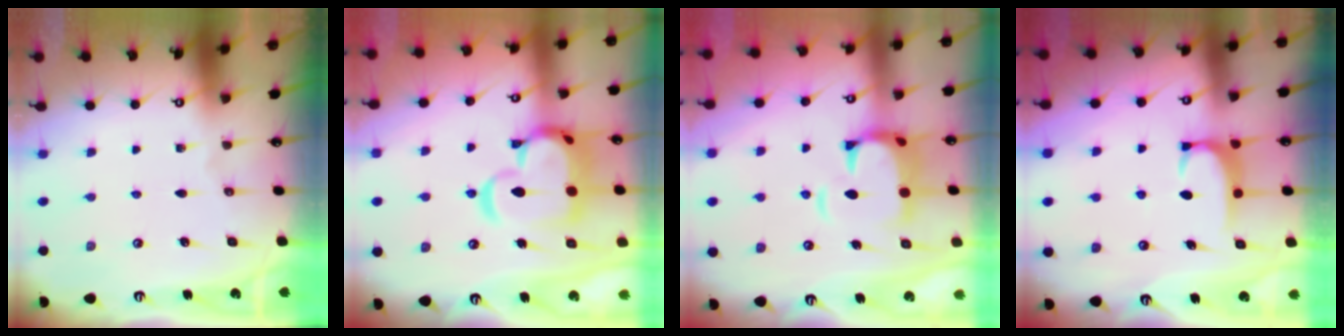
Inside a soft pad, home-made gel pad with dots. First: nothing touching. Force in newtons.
{"total": 11.4, "press": 11.3, "slide": 1.7}
{"total": 4.7, "press": 4.4, "slide": 1.6}
{"total": 1.6, "press": 1.6, "slide": 0.5}